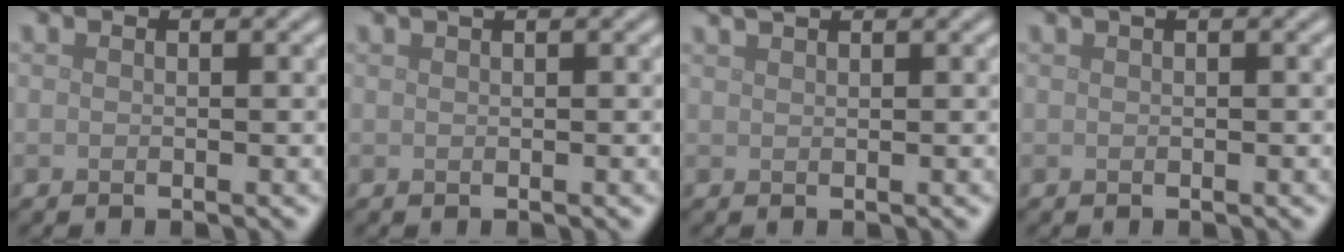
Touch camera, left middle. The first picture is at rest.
{"total": 1.5, "force": [1.0, 0.4, 1.1], "torque": [-0.012, 0.003, 0.010]}
{"total": 1.7, "force": [1.4, 0.4, 0.9], "torque": [-0.006, 0.004, 0.018]}
{"total": 1.3, "force": [0.7, 0.3, 1.0], "torque": [-0.015, 0.008, 0.008]}